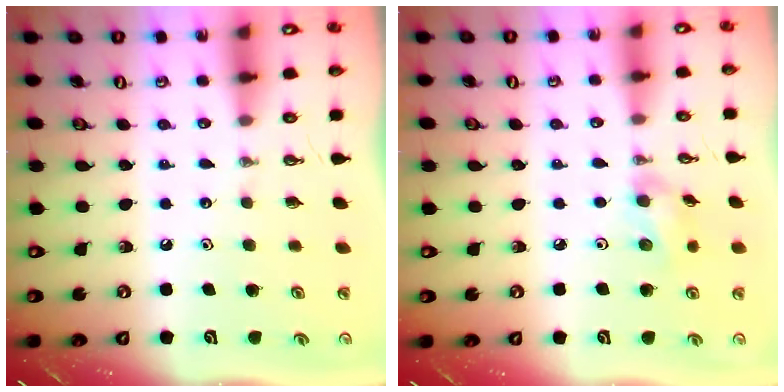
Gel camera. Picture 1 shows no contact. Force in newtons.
{"total": 7.8, "press": 7.3, "slide": 2.8}